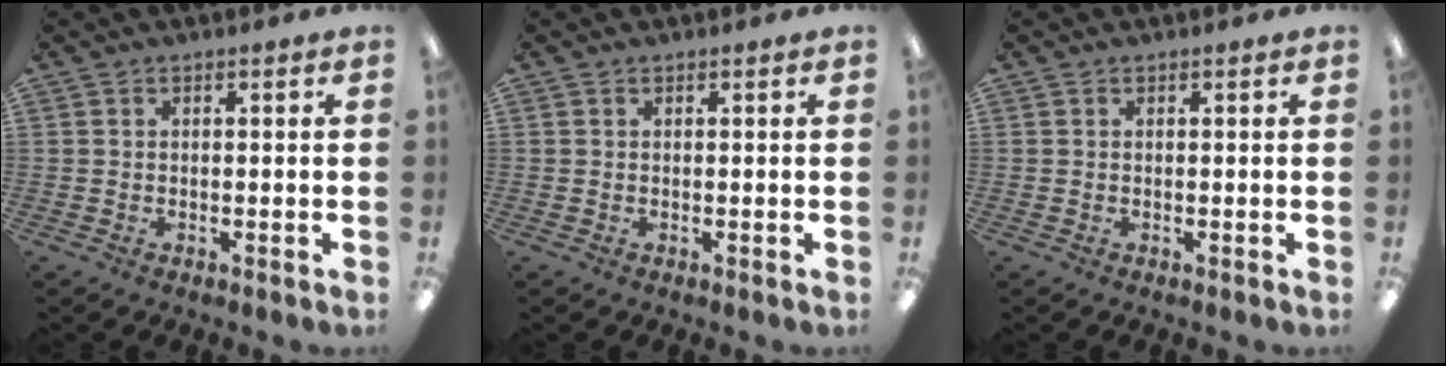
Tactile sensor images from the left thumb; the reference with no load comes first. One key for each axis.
{"total": 0.0}
{"total": 0.0}